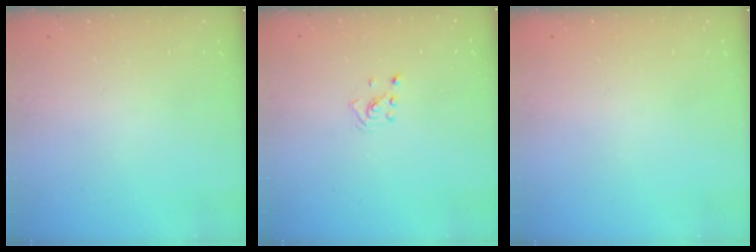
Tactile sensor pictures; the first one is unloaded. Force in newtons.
{"total": 2.0, "press": 2.0, "slide": 0.6}
{"total": 0.0}